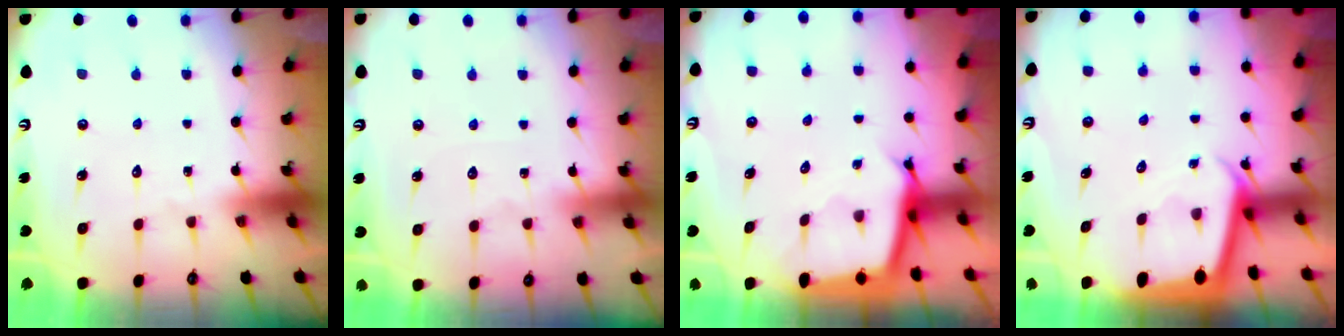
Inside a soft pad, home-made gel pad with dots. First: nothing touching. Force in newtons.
{"total": 3.5, "press": 3.5, "slide": 0.5}
{"total": 2.6, "press": 2.6, "slide": 0.1}
{"total": 2.2, "press": 2.2, "slide": 0.2}